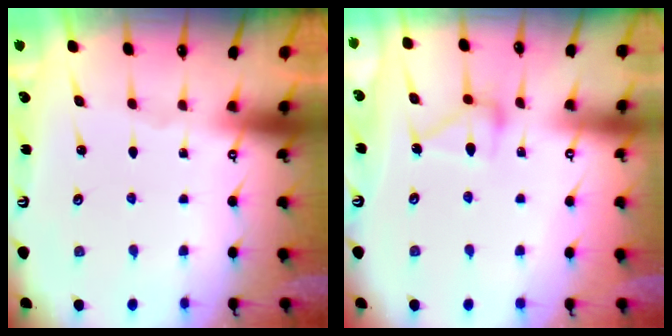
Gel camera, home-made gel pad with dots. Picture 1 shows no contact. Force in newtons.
{"total": 13.3, "press": 13.2, "slide": 0.6}